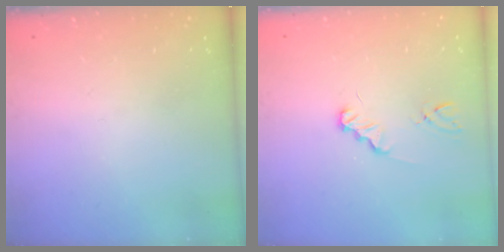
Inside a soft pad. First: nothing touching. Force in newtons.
{"total": 1.3, "press": 1.3, "slide": 0.2}